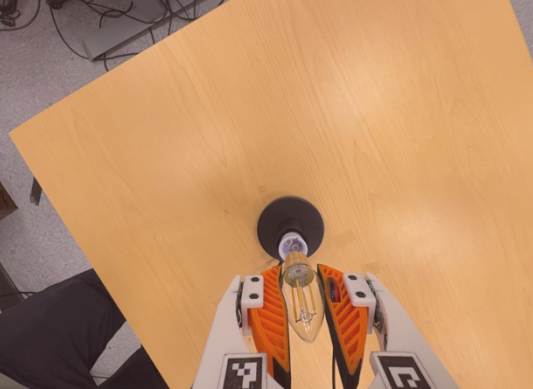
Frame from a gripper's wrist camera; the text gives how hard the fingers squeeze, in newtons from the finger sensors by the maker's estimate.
{"total": 22.7, "left": 24.7, "right": 20.8}